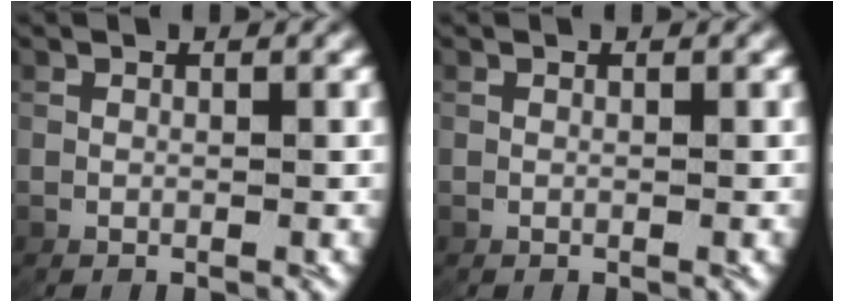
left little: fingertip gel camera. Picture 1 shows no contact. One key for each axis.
{"total": 0.0}